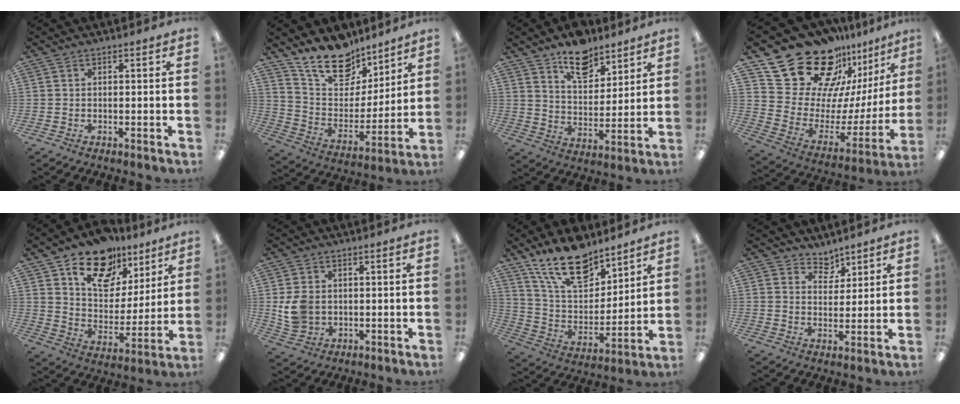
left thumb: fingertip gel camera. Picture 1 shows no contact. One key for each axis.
{"total": 17.1, "fx": 13.6, "fy": 8.4, "fz": 6.2, "tx": -0.121, "ty": -0.086, "tz": 0.249}
{"total": 11.2, "fx": 8.7, "fy": 5.5, "fz": 4.3, "tx": -0.058, "ty": -0.052, "tz": 0.157}
{"total": 25.6, "fx": 19.4, "fy": 13.3, "fz": 10.1, "tx": -0.155, "ty": -0.144, "tz": 0.367}
{"total": 16.7, "fx": 11.2, "fy": 10.2, "fz": 7.1, "tx": -0.112, "ty": -0.064, "tz": 0.203}
{"total": 6.8, "fx": 0.4, "fy": 5.6, "fz": 3.9, "tx": -0.086, "ty": 0.006, "tz": 0.009}
{"total": 18.3, "fx": 13.5, "fy": 8.5, "fz": 9.0, "tx": -0.170, "ty": -0.072, "tz": 0.244}
{"total": 5.1, "fx": 4.3, "fy": 2.6, "fz": 0.3, "tx": 0.001, "ty": -0.030, "tz": 0.077}